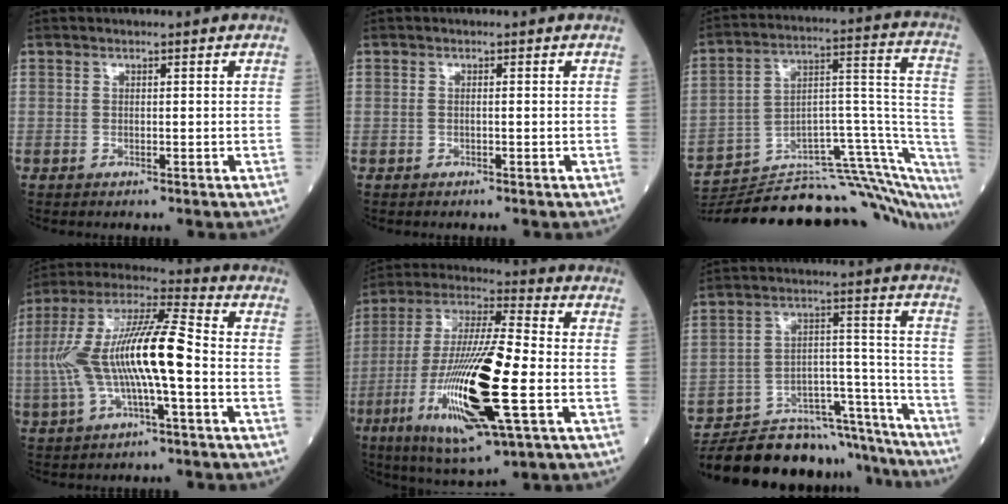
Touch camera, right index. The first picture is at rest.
{"total": 0.8, "force": [-0.1, 0.4, 0.7], "torque": [-0.024, 0.004, -0.001]}
{"total": 38.7, "force": [-34.8, 4.6, 16.3], "torque": [-0.157, -0.015, -0.479]}
{"total": 17.0, "force": [-1.9, 3.3, 16.6], "torque": [-0.340, 0.021, -0.036]}
{"total": 23.2, "force": [-6.2, 3.5, 22.0], "torque": [-0.472, -0.037, -0.110]}
{"total": 25.6, "force": [-23.7, 5.4, 8.0], "torque": [-0.111, 0.022, -0.350]}